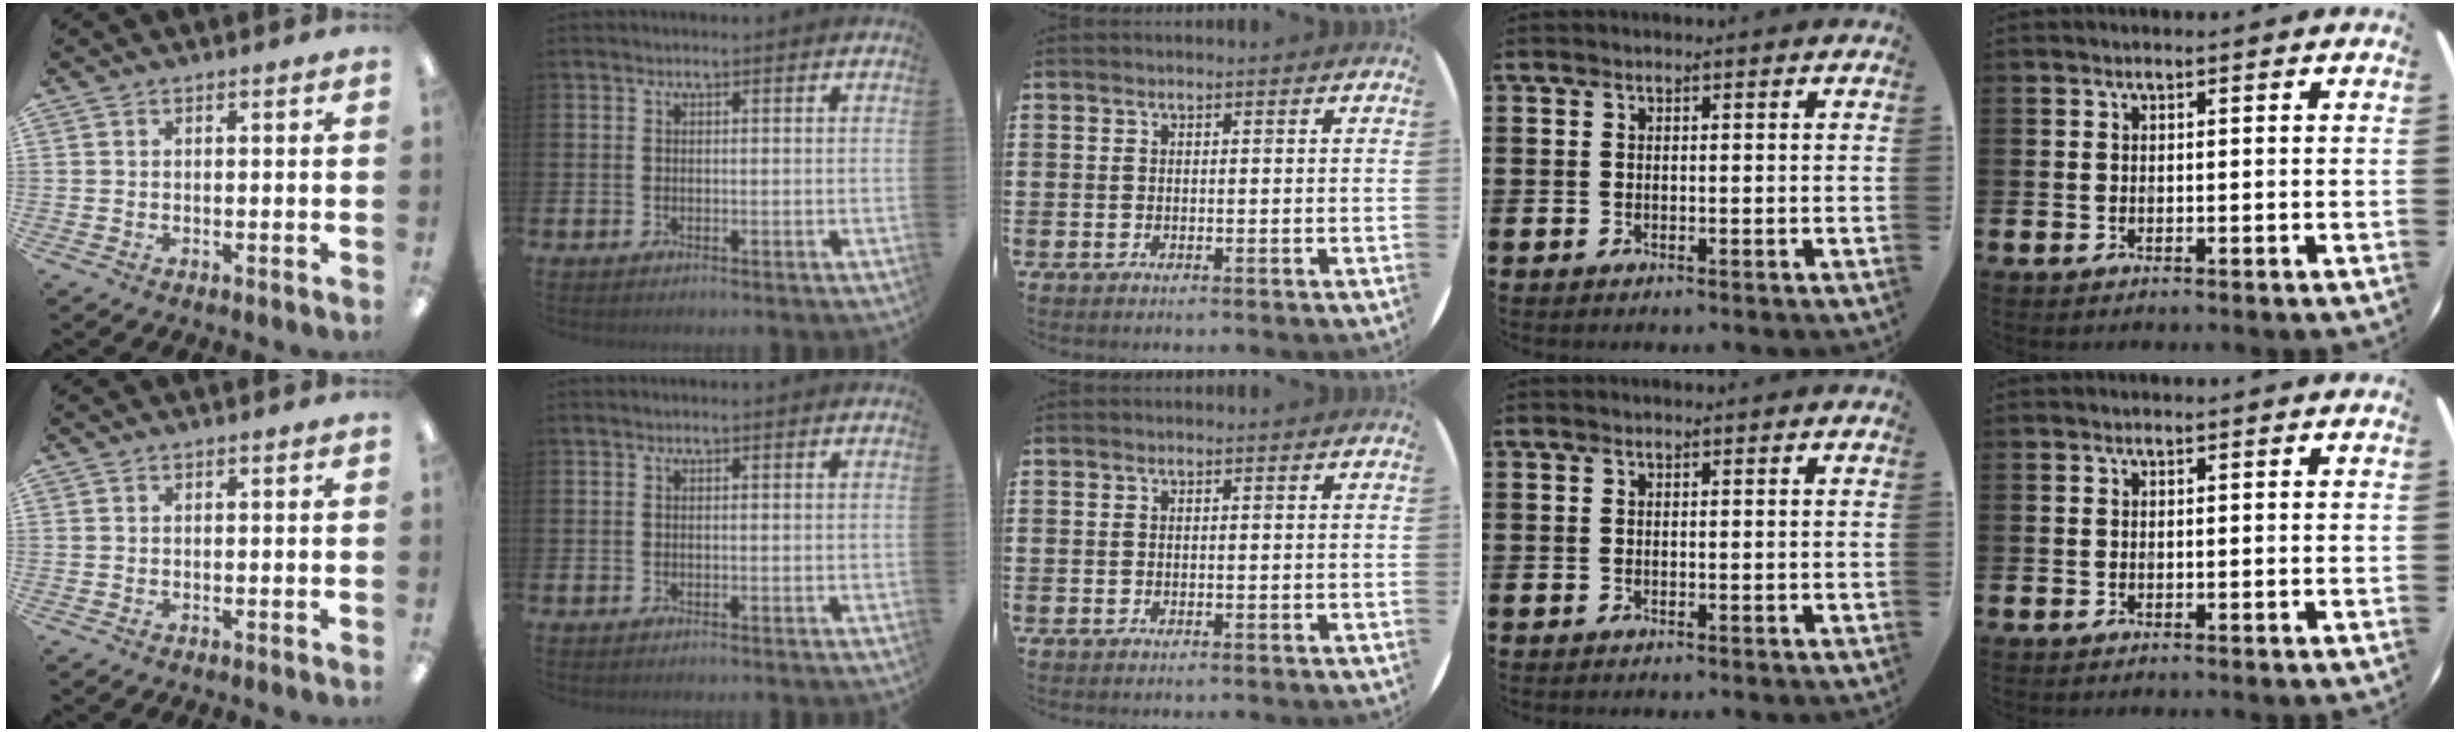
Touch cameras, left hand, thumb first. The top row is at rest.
{}